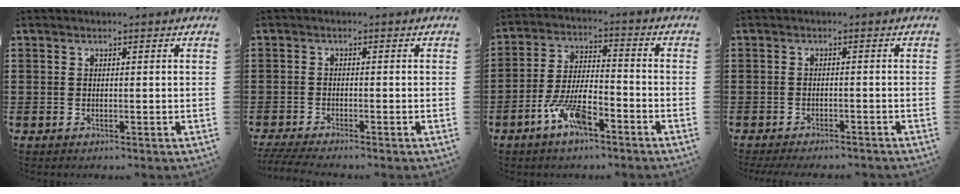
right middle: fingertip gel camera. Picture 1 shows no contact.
{"total": 2.3, "force": [-2.0, 0.0, 1.0], "torque": [-0.022, -0.003, -0.042]}
{"total": 8.0, "force": [-4.8, 2.6, 5.9], "torque": [-0.133, 0.000, -0.091]}
{"total": 1.7, "force": [-1.6, 0.2, 0.2], "torque": [-0.008, -0.001, -0.033]}